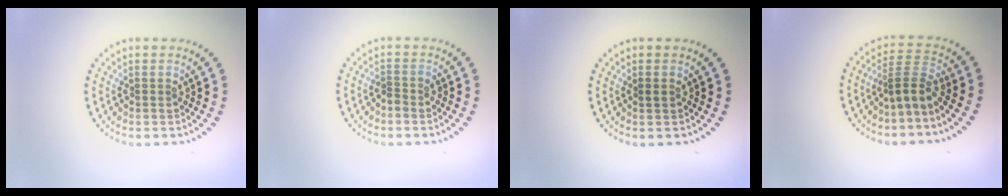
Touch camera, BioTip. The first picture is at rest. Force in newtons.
{"total": 1.1, "press": 0.9, "slide": 0.7}
{"total": 0.9, "press": 0.8, "slide": 0.2}
{"total": 2.8, "press": 1.8, "slide": 2.1}